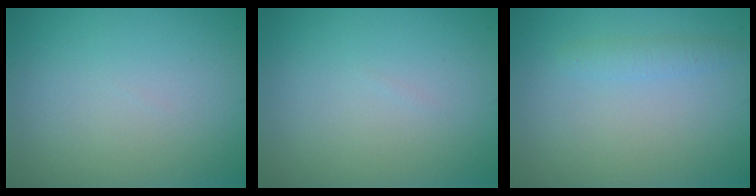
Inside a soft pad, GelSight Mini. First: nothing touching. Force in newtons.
{"total": 0.0}
{"total": 1.3, "press": 1.3, "slide": 0.0}